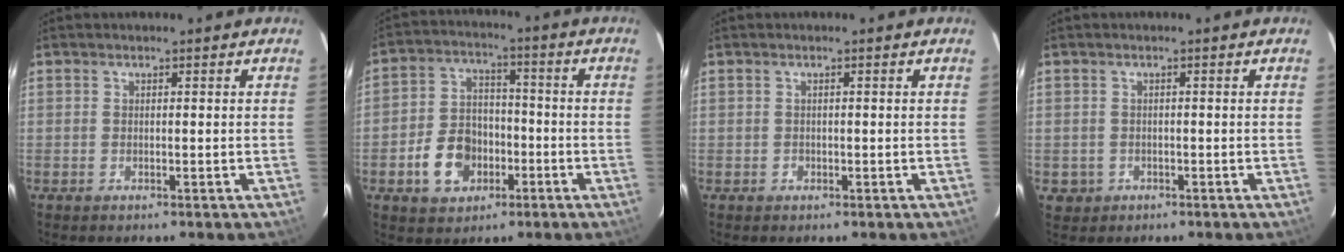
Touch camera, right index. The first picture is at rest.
{"total": 10.3, "force": [-4.2, 7.8, 5.3], "torque": [-0.128, 0.021, -0.060]}
{"total": 0.7, "force": [-0.3, 0.6, 0.0], "torque": [0.003, 0.002, -0.001]}
{"total": 2.5, "force": [-0.8, 2.3, 0.4], "torque": [-0.016, 0.001, -0.002]}